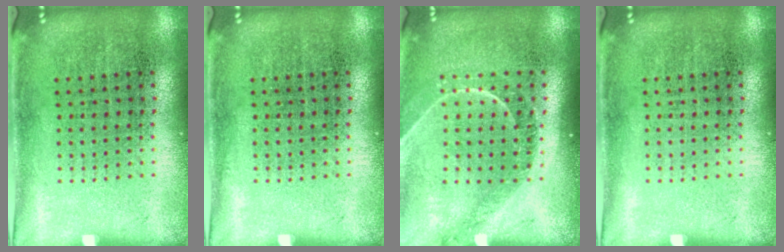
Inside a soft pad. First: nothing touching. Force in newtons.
{"total": 0.0}
{"total": 1.2, "press": 1.2, "slide": 0.1}
{"total": 0.0}